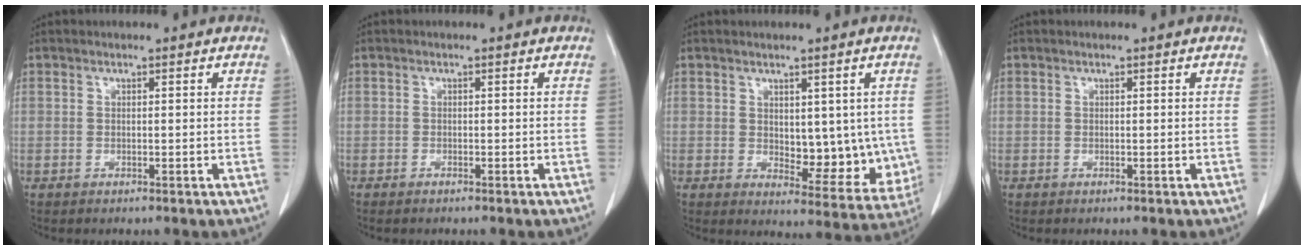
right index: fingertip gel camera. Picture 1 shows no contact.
{"total": 0.7, "force": [-0.6, 0.1, 0.3], "torque": [-0.010, -0.002, -0.008]}
{"total": 9.2, "force": [0.3, 4.9, 7.8], "torque": [-0.082, -0.011, 0.018]}
{"total": 0.0}